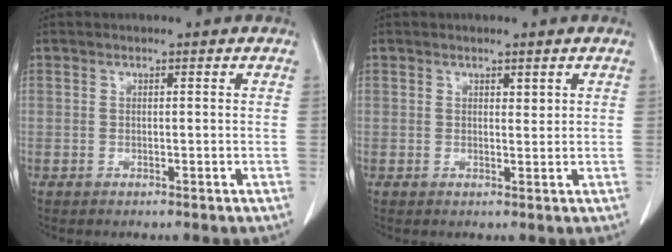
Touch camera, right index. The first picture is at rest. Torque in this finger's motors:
{"motor_torque": [-0.12, 0.12, 0.03, 0.00]}